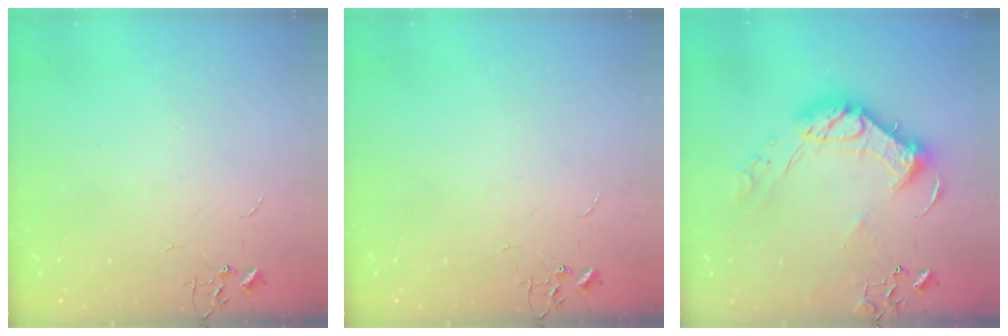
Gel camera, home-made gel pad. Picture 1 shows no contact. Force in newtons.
{"total": 0.0}
{"total": 17.9, "press": 17.8, "slide": 1.7}